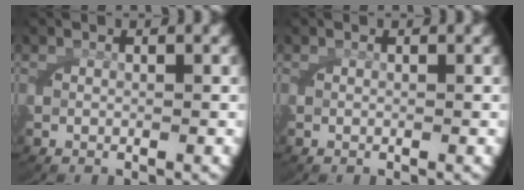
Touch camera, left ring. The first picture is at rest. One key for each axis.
{"total": 0.0}